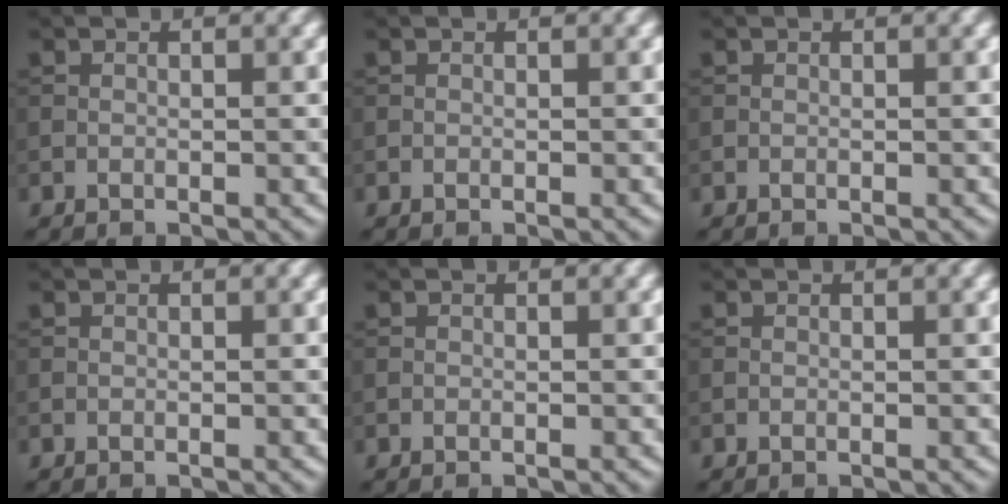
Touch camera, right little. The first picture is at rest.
{"total": 0.0}
{"total": 0.0}
{"total": 0.0}
{"total": 0.0}
{"total": 0.0}